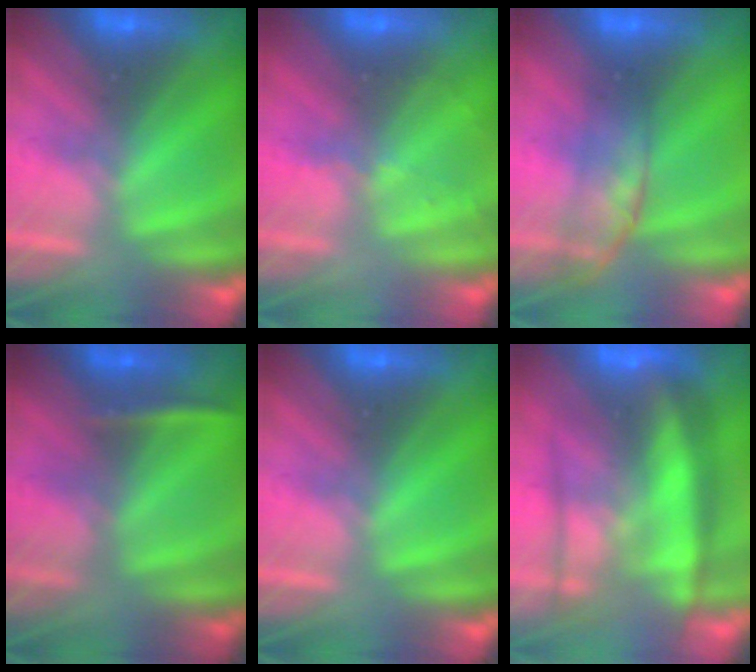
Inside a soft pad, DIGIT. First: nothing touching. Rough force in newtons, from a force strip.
{"total": 1.9}
{"total": 2.7}
{"total": 2.4}
{"total": 0.0}
{"total": 5.6}